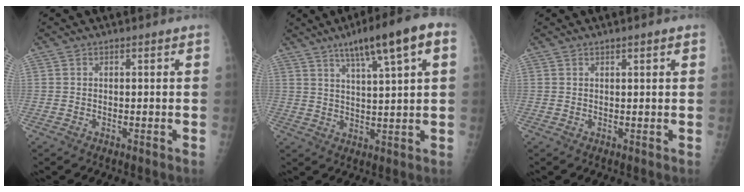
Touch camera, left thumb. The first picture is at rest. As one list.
[{"total": 12.7, "force": [6.1, 1.8, 11.0], "torque": [-0.167, -0.002, 0.093]}, {"total": 1.4, "force": [0.8, 0.2, 1.2], "torque": [-0.019, -0.001, 0.012]}]